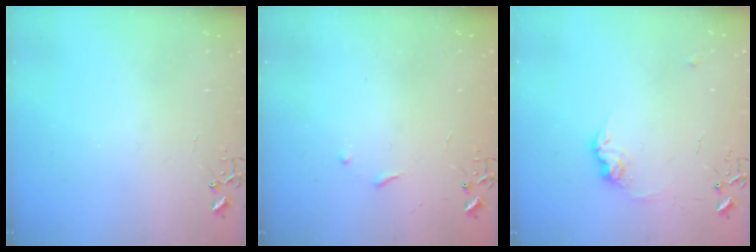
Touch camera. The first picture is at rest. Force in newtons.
{"total": 4.0, "press": 3.9, "slide": 0.6}
{"total": 9.4, "press": 9.3, "slide": 0.5}